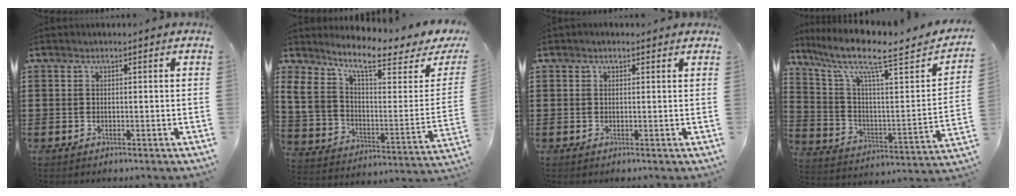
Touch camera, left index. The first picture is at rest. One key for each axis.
{"total": 7.4, "fx": 5.1, "fy": 2.4, "fz": 4.8, "tx": -0.115, "ty": -0.034, "tz": 0.088}
{"total": 0.5, "fx": 0.3, "fy": 0.3, "fz": 0.3, "tx": -0.006, "ty": 0.004, "tz": 0.006}
{"total": 9.7, "fx": 7.5, "fy": 1.3, "fz": 6.1, "tx": -0.144, "ty": -0.055, "tz": 0.115}